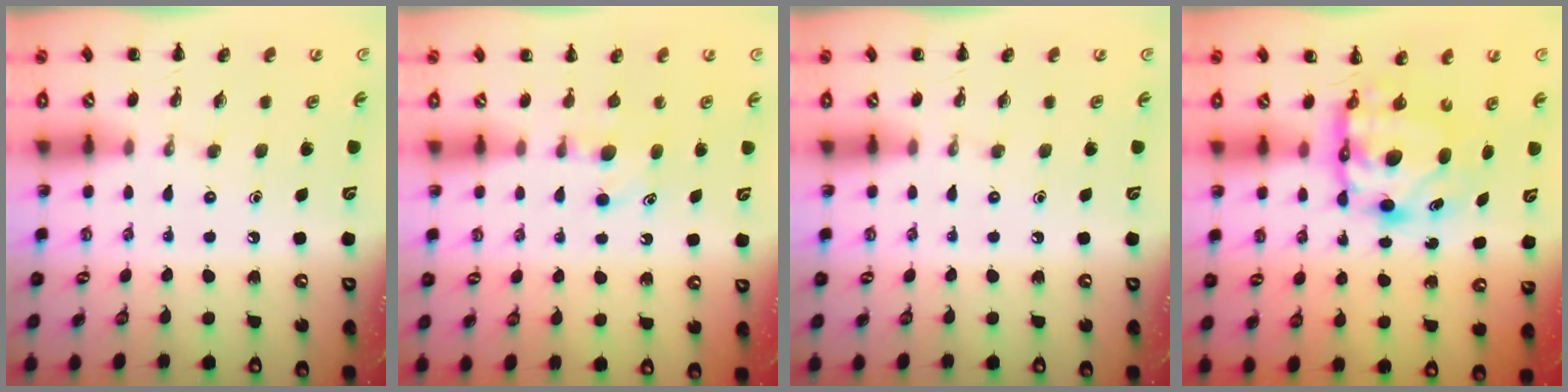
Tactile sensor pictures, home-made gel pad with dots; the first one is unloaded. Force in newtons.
{"total": 4.7, "press": 4.5, "slide": 1.1}
{"total": 0.0}
{"total": 7.3, "press": 7.1, "slide": 1.5}